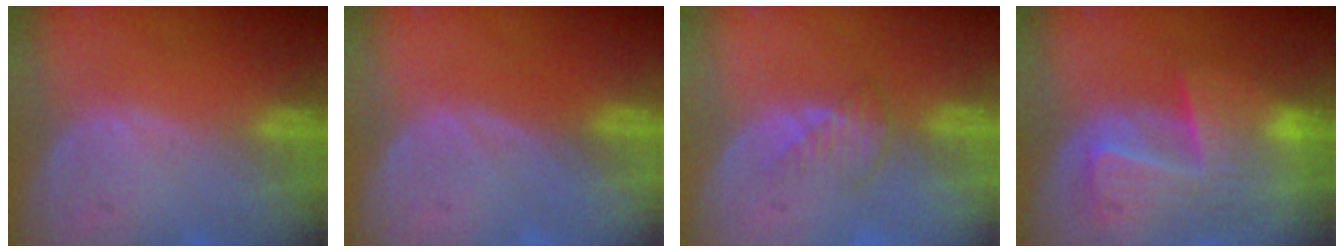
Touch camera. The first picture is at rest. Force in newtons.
{"total": 0.0}
{"total": 2.5, "press": 2.5, "slide": 0.3}
{"total": 10.2, "press": 8.8, "slide": 5.0}